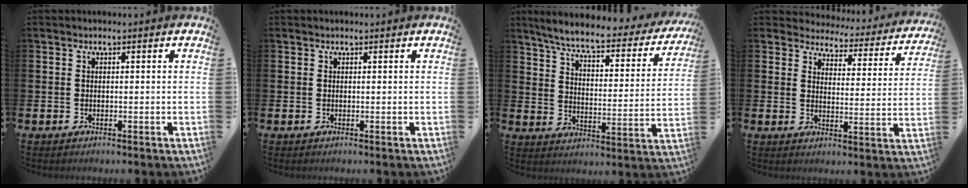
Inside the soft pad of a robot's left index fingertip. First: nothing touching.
{"total": 0.0}
{"total": 6.4, "force": [5.6, 0.9, 3.1], "torque": [-0.088, -0.038, 0.087]}
{"total": 4.2, "force": [4.0, 1.2, 0.3], "torque": [-0.018, -0.044, 0.060]}